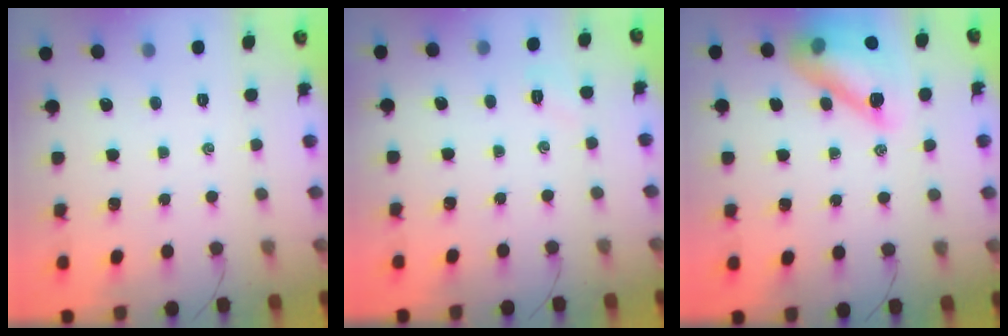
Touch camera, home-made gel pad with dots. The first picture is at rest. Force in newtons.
{"total": 3.1, "press": 3.0, "slide": 0.8}
{"total": 14.4, "press": 14.0, "slide": 3.1}